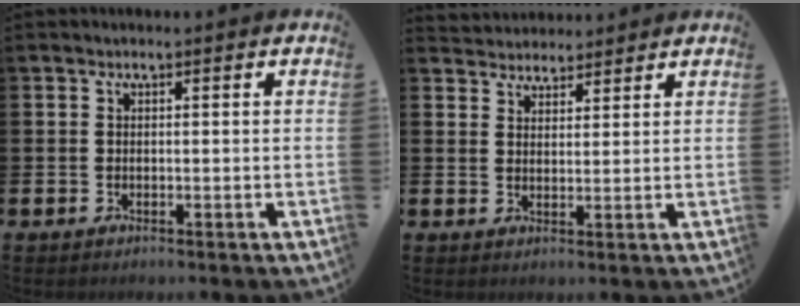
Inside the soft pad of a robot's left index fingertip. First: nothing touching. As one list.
[{"total": 3.4, "force": [3.2, 1.1, -0.5], "torque": [0.000, -0.012, 0.059]}]